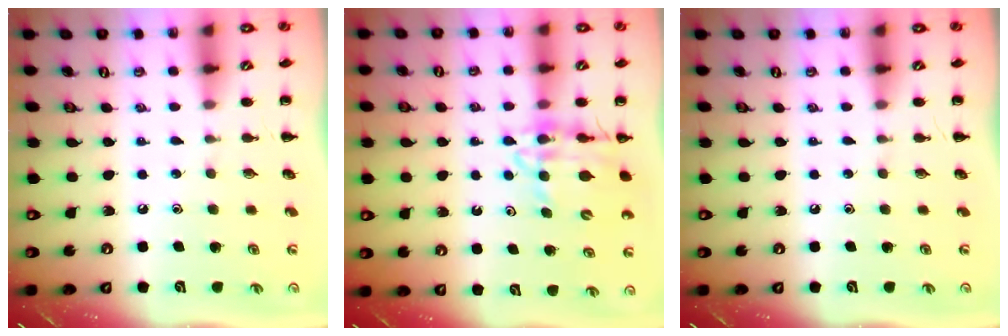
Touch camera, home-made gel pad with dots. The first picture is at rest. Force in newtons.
{"total": 12.0, "press": 11.4, "slide": 3.6}
{"total": 0.0}